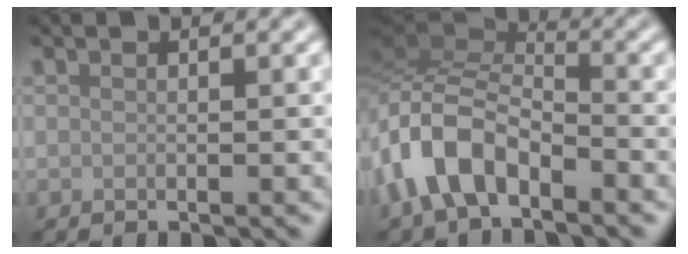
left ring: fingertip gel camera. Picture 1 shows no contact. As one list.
[{"total": 7.0, "force": [-3.9, 3.7, 4.4], "torque": [-0.083, 0.006, -0.092]}]